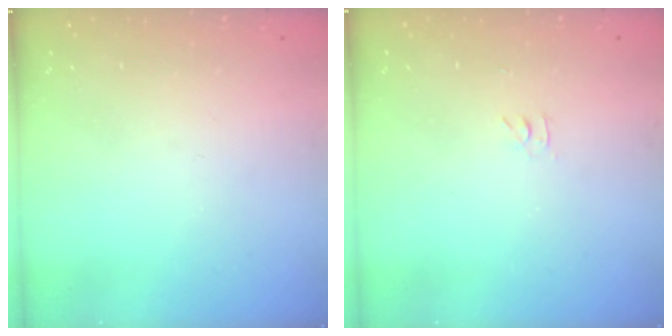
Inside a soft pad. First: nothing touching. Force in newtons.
{"total": 2.8, "press": 2.8, "slide": 0.4}